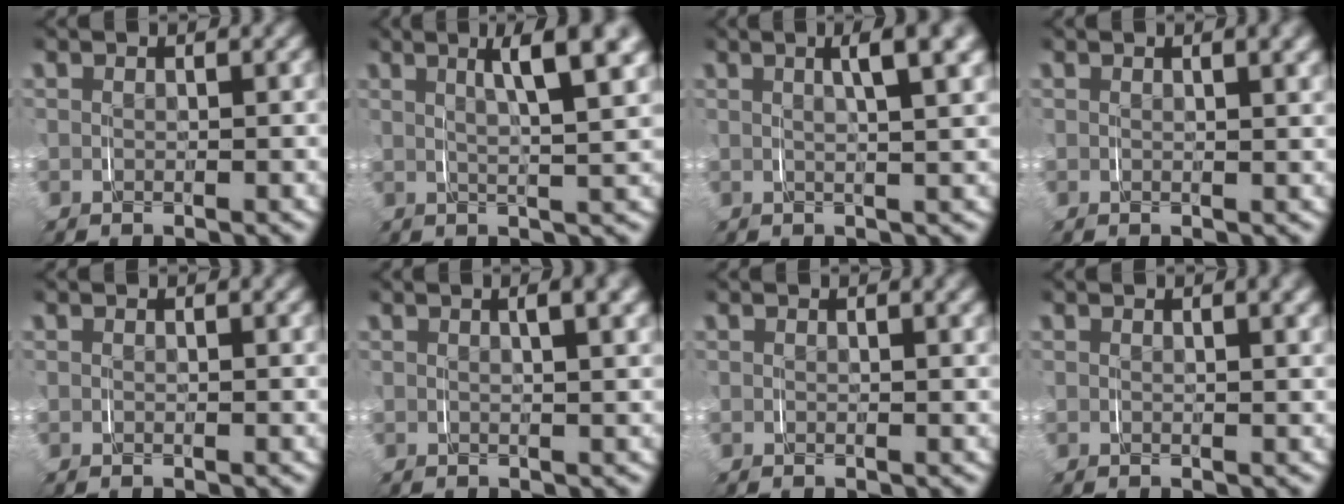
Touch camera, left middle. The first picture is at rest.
{"total": 4.4, "force": [2.8, -0.5, 3.3], "torque": [-0.034, 0.016, 0.039]}
{"total": 3.5, "force": [2.3, -0.4, 2.6], "torque": [-0.020, 0.018, 0.032]}
{"total": 1.5, "force": [1.1, -0.2, 0.9], "torque": [-0.006, 0.010, 0.016]}
{"total": 0.0}
{"total": 2.7, "force": [1.8, 0.1, 2.0], "torque": [-0.015, 0.017, 0.024]}
{"total": 0.6, "force": [0.5, -0.3, 0.2], "torque": [0.001, 0.003, 0.008]}
{"total": 1.2, "force": [0.9, -0.3, 0.7], "torque": [-0.005, 0.007, 0.014]}